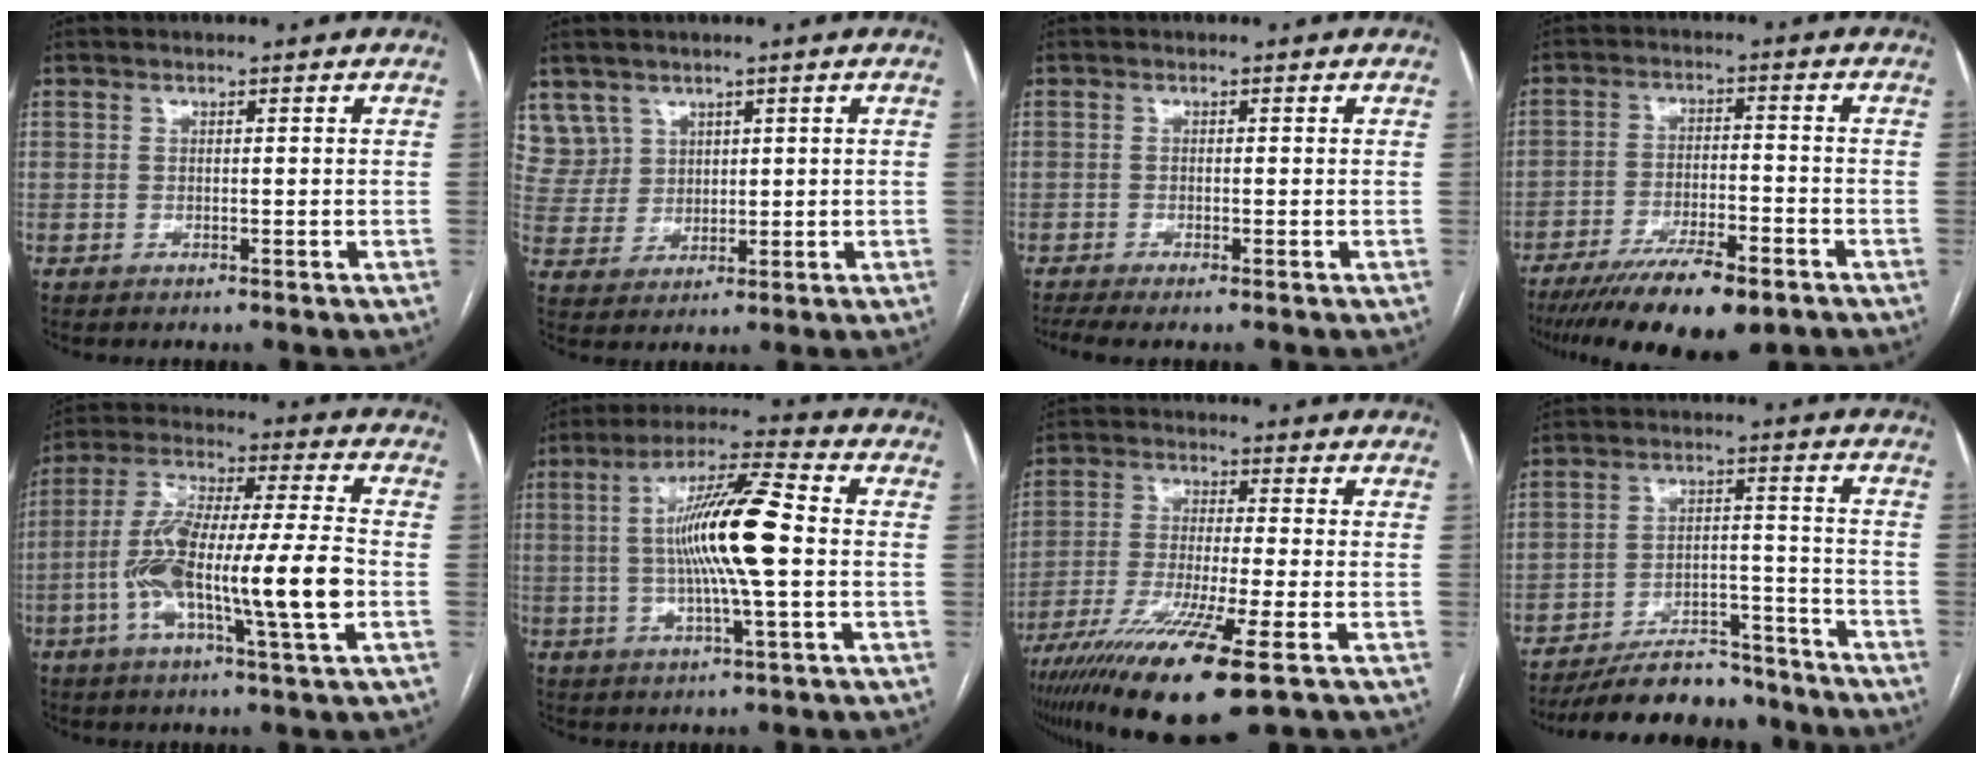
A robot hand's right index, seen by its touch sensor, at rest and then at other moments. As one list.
[{"total": 6.7, "force": [4.2, 5.3, 0.0], "torque": [-0.002, 0.015, 0.098]}, {"total": 3.3, "force": [-2.4, 0.1, 2.2], "torque": [-0.037, -0.007, -0.043]}, {"total": 14.0, "force": [-10.0, 3.0, 9.3], "torque": [-0.154, -0.029, -0.162]}, {"total": 17.4, "force": [-3.8, 1.2, 16.9], "torque": [-0.321, 0.004, -0.071]}, {"total": 13.5, "force": [0.1, 0.7, 13.5], "torque": [-0.248, 0.009, -0.002]}, {"total": 15.0, "force": [-8.6, 0.1, 12.2], "torque": [-0.238, -0.044, -0.153]}, {"total": 13.7, "force": [-12.4, 4.1, 4.2], "torque": [-0.055, 0.023, -0.185]}]